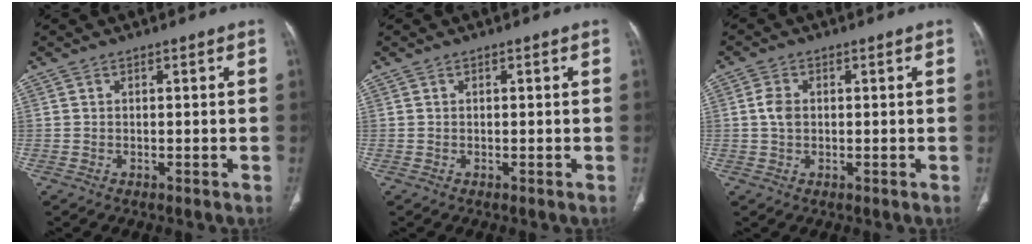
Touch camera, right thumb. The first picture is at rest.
{"total": 0.0}
{"total": 3.1, "force": [0.1, 2.2, 2.2], "torque": [-0.046, 0.005, -0.001]}